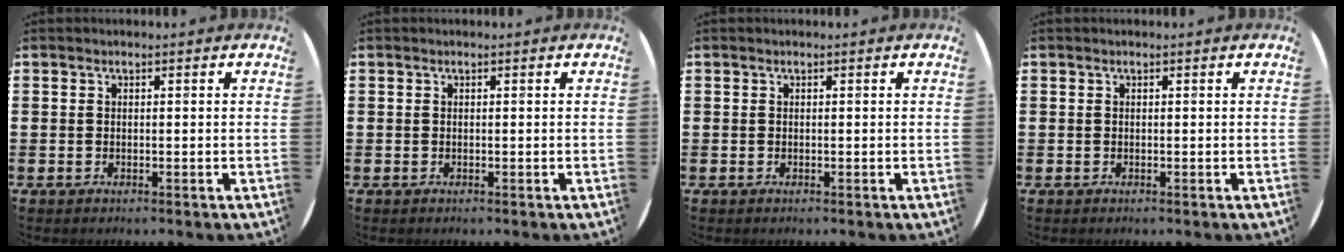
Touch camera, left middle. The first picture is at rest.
{"total": 0.0}
{"total": 0.0}
{"total": 0.0}